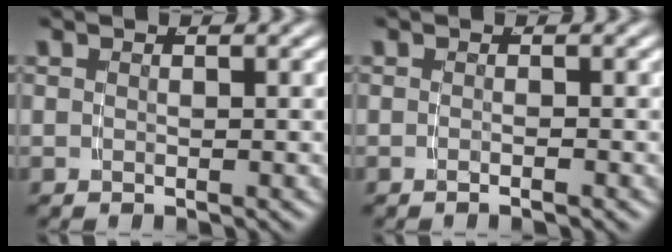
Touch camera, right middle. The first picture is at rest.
{"total": 0.9, "force": [-0.8, -0.5, 0.1], "torque": [-0.007, 0.001, -0.014]}